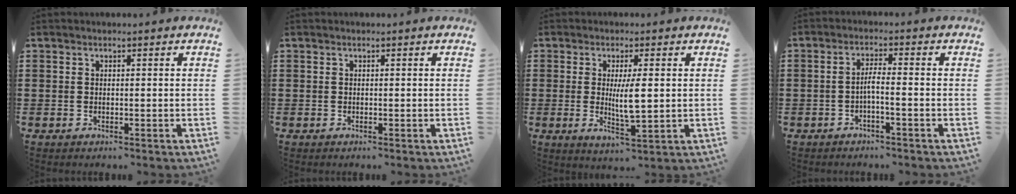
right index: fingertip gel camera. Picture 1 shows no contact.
{"total": 0.0}
{"total": 6.2, "force": [0.3, 1.4, 6.0], "torque": [-0.108, -0.005, -0.001]}
{"total": 2.6, "force": [-1.2, 0.0, 2.3], "torque": [-0.043, 0.001, -0.025]}